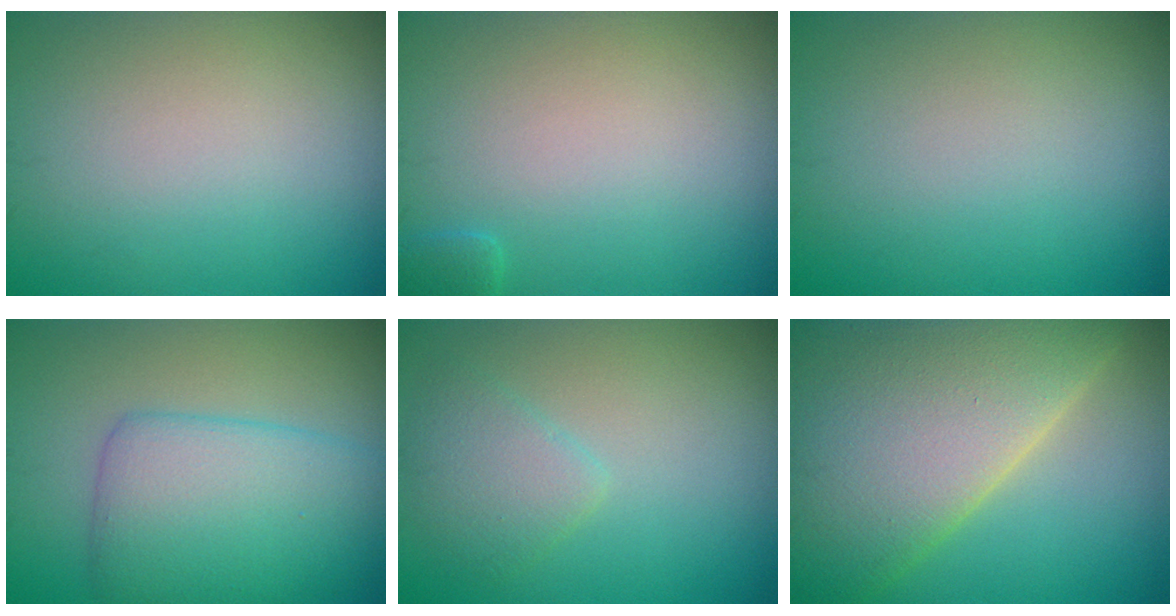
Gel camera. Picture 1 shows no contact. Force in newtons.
{"total": 1.1, "press": 1.0, "slide": 0.1}
{"total": 0.0}
{"total": 6.0, "press": 6.0, "slide": 0.1}
{"total": 2.5, "press": 2.5, "slide": 0.2}
{"total": 13.3, "press": 13.2, "slide": 1.0}